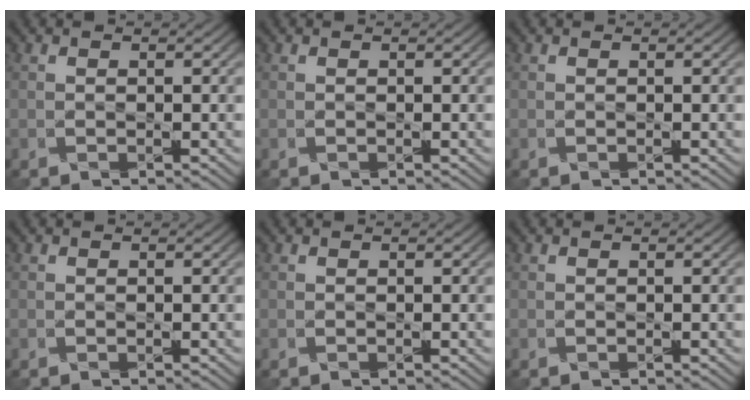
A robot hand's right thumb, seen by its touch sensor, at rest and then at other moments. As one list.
[{"total": 0.0}, {"total": 0.0}, {"total": 0.0}, {"total": 0.0}, {"total": 0.0}]